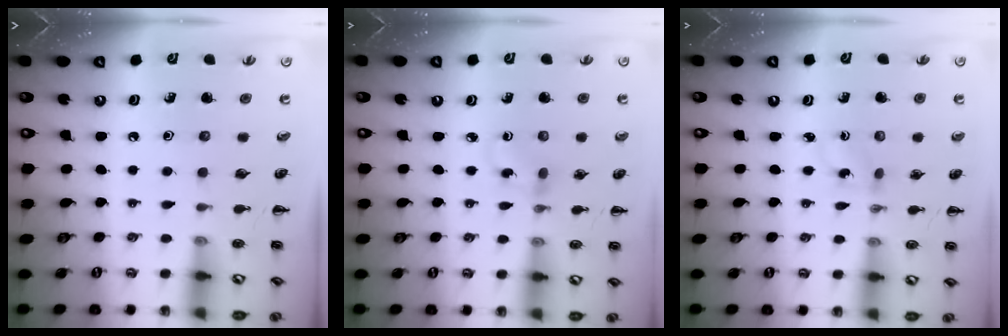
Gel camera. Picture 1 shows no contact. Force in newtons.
{"total": 1.6, "press": 1.4, "slide": 0.7}
{"total": 1.2, "press": 1.1, "slide": 0.5}